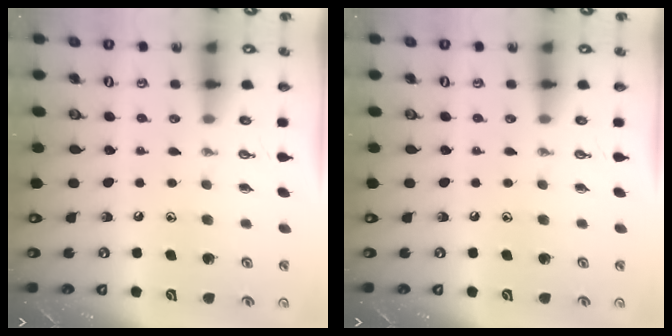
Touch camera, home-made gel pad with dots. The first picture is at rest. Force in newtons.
{"total": 0.0}